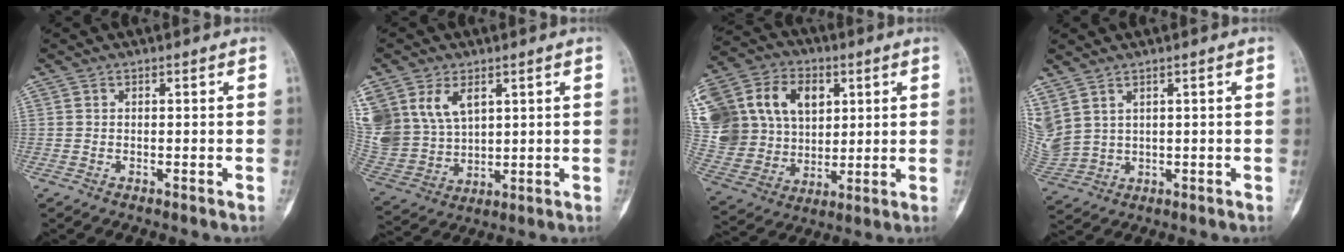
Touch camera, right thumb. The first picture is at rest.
{"total": 18.0, "force": [7.2, 12.8, 10.4], "torque": [-0.242, 0.002, 0.161]}
{"total": 29.0, "force": [8.0, 22.3, 16.7], "torque": [-0.372, 0.054, 0.166]}
{"total": 8.2, "force": [4.0, 5.4, 4.7], "torque": [-0.122, -0.008, 0.103]}